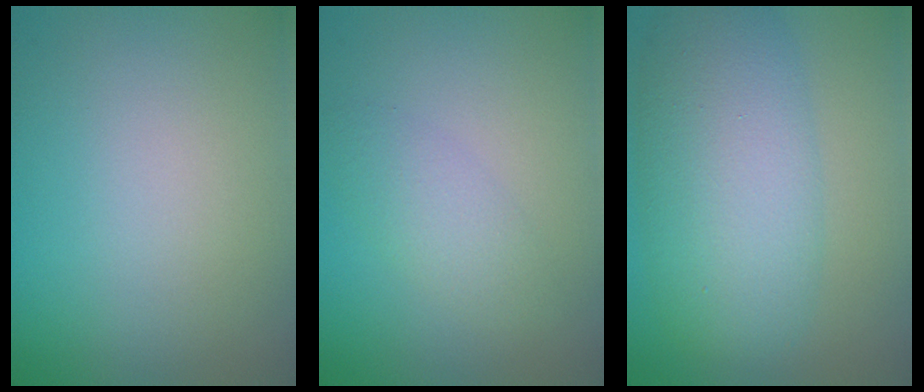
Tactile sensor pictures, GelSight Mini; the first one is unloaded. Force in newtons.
{"total": 2.2, "press": 2.2, "slide": 0.1}
{"total": 8.0, "press": 8.0, "slide": 0.1}